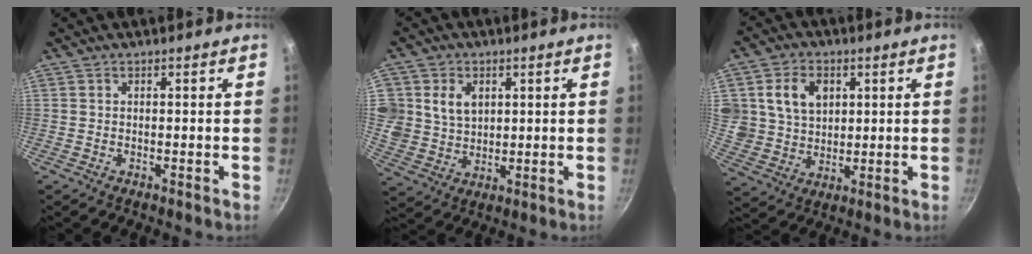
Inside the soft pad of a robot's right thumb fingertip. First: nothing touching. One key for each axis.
{"total": 9.0, "fx": 2.5, "fy": 7.4, "fz": 4.5, "tx": -0.067, "ty": -0.015, "tz": 0.049}
{"total": 10.8, "fx": 3.2, "fy": 8.6, "fz": 5.7, "tx": -0.086, "ty": -0.009, "tz": 0.062}